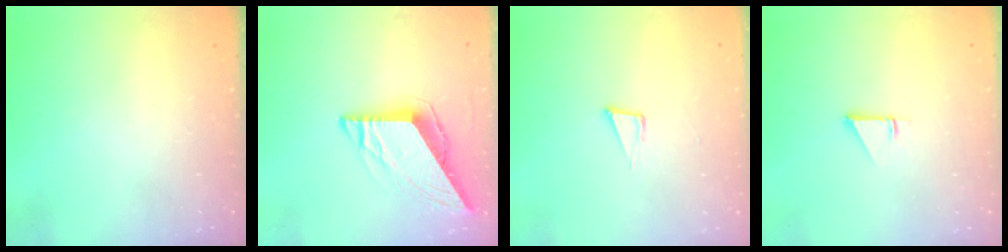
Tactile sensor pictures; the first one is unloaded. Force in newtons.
{"total": 9.8, "press": 9.7, "slide": 1.1}
{"total": 4.0, "press": 2.7, "slide": 2.9}
{"total": 1.0, "press": 1.0, "slide": 0.1}